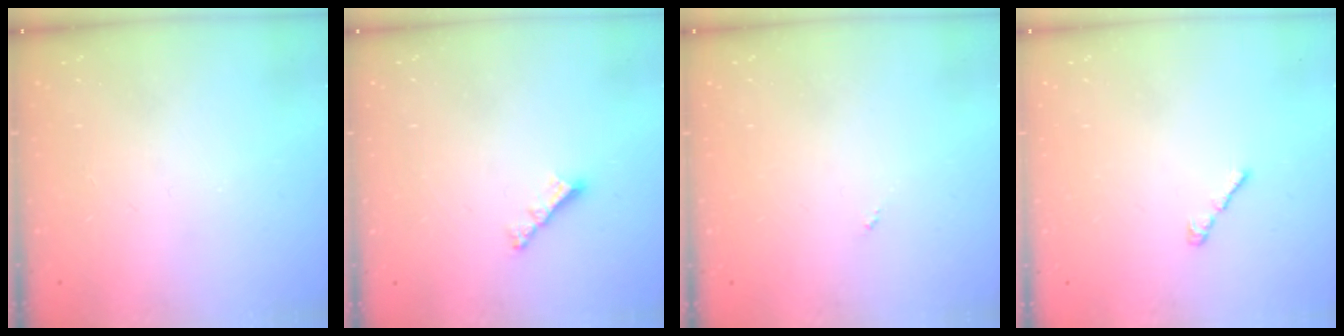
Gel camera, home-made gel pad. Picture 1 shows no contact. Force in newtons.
{"total": 3.8, "press": 3.8, "slide": 0.2}
{"total": 0.0}
{"total": 2.2, "press": 2.1, "slide": 0.6}